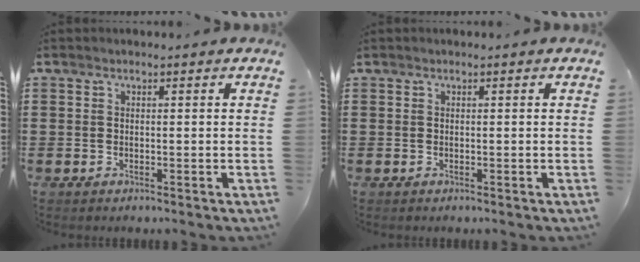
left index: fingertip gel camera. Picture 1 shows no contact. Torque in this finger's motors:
{"motor_torque": [1.06, -1.08, 0.55, 0.11]}